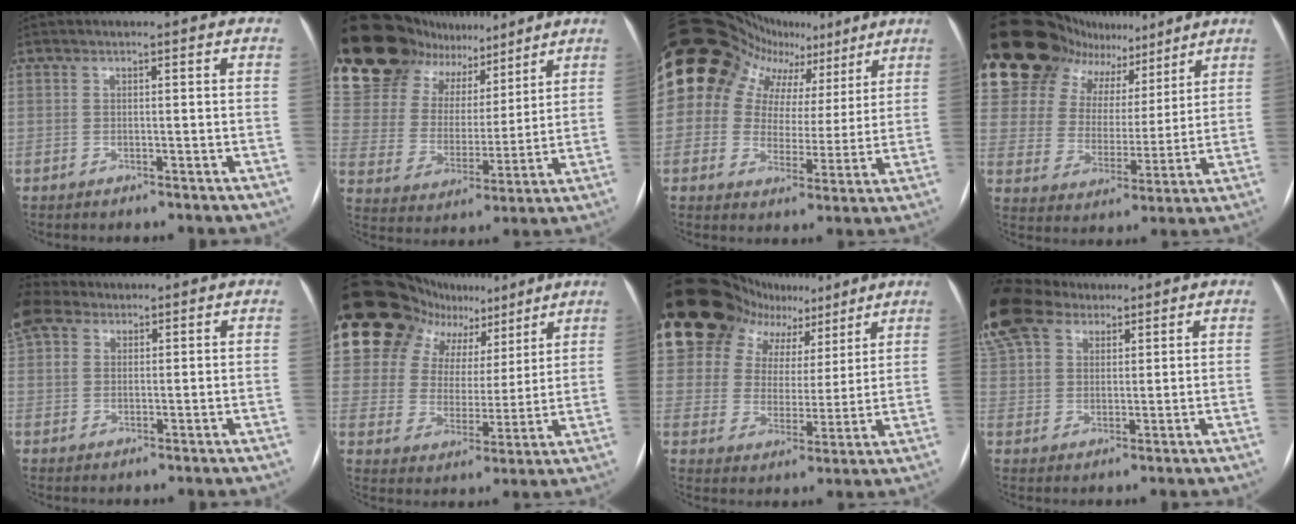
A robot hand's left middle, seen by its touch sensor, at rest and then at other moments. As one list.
[{"total": 19.2, "force": [15.2, 9.5, 6.9], "torque": [-0.149, 0.049, 0.260]}, {"total": 17.0, "force": [10.0, 12.3, 6.3], "torque": [-0.109, 0.060, 0.142]}, {"total": 21.6, "force": [17.0, 11.1, 7.3], "torque": [-0.175, 0.052, 0.277]}, {"total": 4.3, "force": [3.6, 2.0, 1.2], "torque": [-0.042, 0.019, 0.080]}, {"total": 17.3, "force": [12.2, 10.6, 6.0], "torque": [-0.119, 0.055, 0.192]}, {"total": 15.8, "force": [11.9, 9.4, 4.4], "torque": [-0.089, 0.039, 0.183]}, {"total": 15.1, "force": [11.1, 8.3, 6.2], "torque": [-0.172, 0.048, 0.209]}]